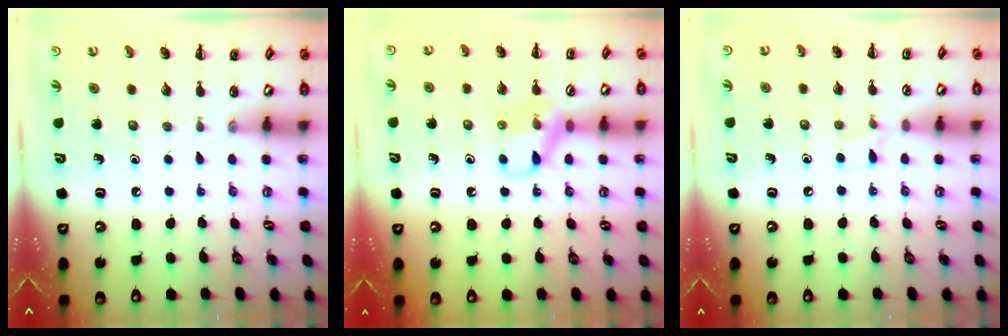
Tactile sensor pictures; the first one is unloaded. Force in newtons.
{"total": 10.1, "press": 10.1, "slide": 0.8}
{"total": 3.7, "press": 3.5, "slide": 1.2}